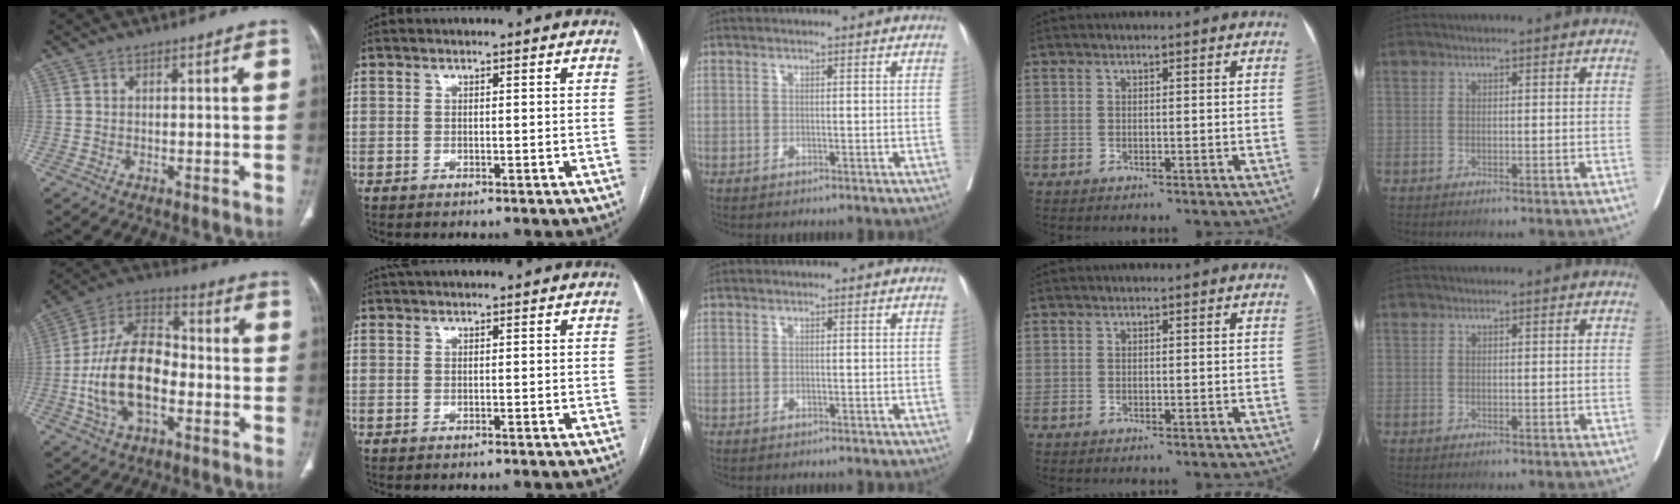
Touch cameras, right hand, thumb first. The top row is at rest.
{"thumb": {"total": 17.9, "force": [-3.8, 10.2, 14.2], "torque": [-0.261, 0.035, -0.068]}, "index": {"total": 1.5, "force": [1.2, 0.4, 0.8], "torque": [-0.014, 0.028, 0.019]}}